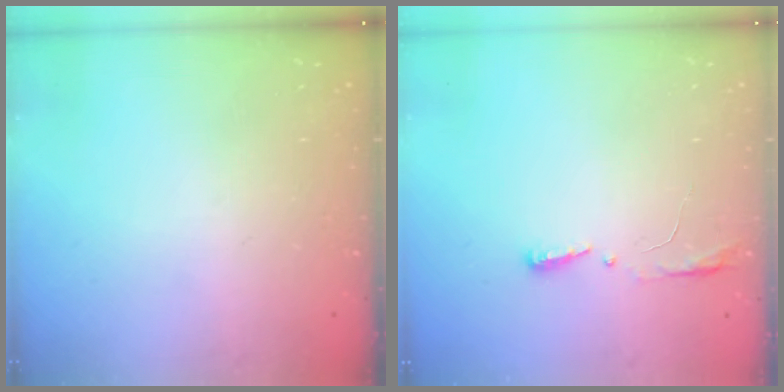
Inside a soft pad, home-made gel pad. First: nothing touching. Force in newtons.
{"total": 4.1, "press": 3.9, "slide": 1.2}